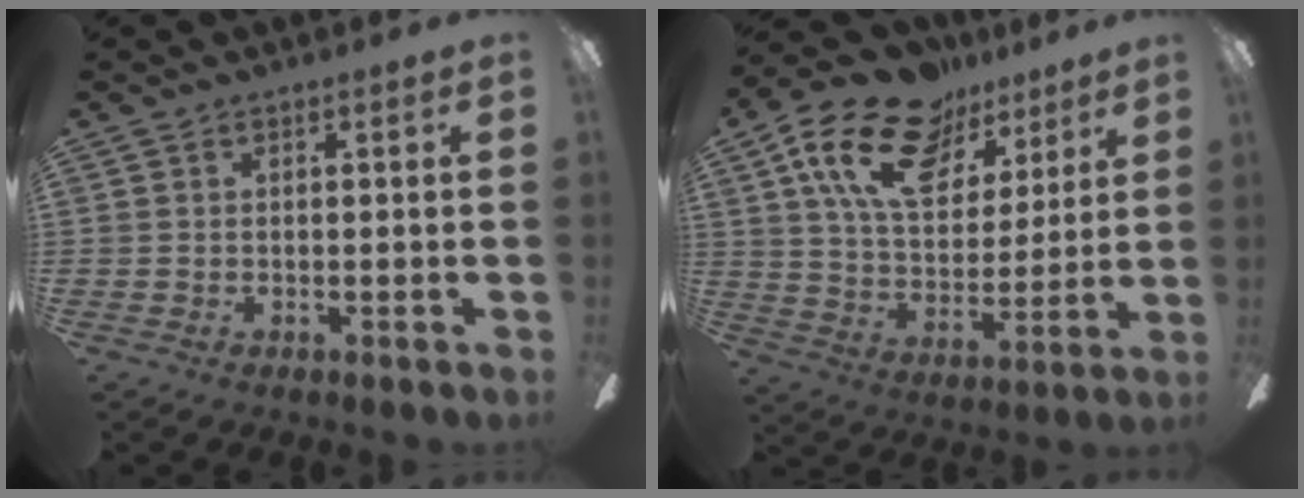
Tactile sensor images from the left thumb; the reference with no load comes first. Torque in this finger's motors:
{"motor_torque": [0.34, 0.41, 1.36, -1.40, 0.38]}